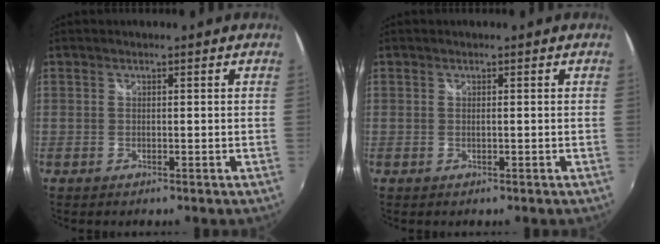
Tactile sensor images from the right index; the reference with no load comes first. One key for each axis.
{"total": 0.0}